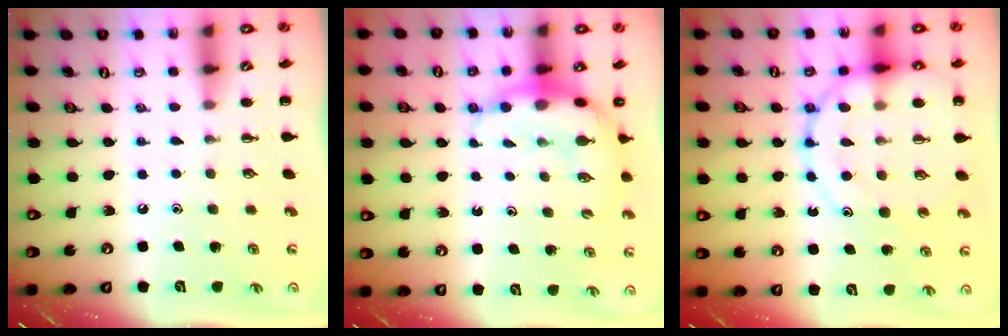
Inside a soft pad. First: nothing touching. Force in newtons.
{"total": 7.7, "press": 7.5, "slide": 1.7}
{"total": 17.9, "press": 17.8, "slide": 2.2}